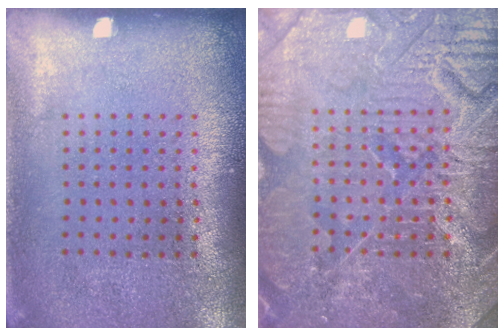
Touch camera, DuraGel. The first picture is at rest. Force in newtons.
{"total": 5.0, "press": 4.9, "slide": 0.7}